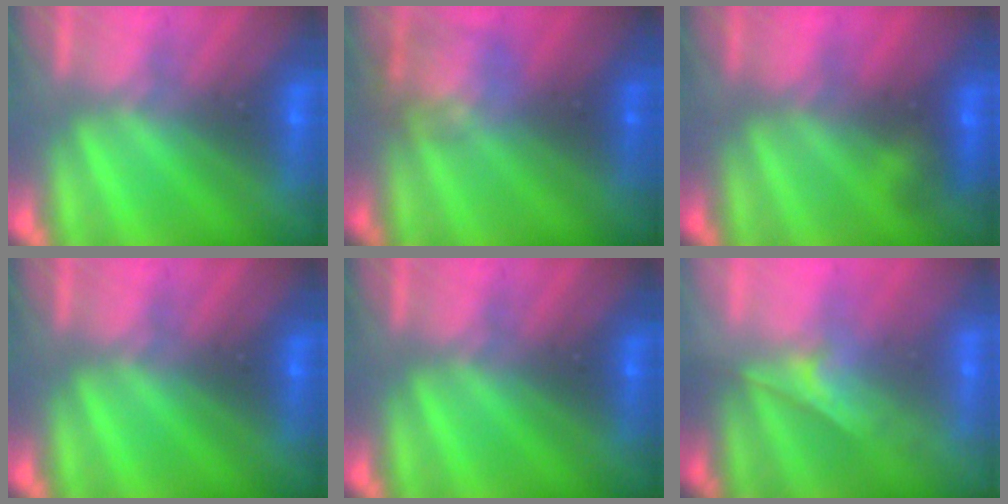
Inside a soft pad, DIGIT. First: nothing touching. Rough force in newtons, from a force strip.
{"total": 2.3}
{"total": 2.3}
{"total": 0.0}
{"total": 0.0}
{"total": 1.9}